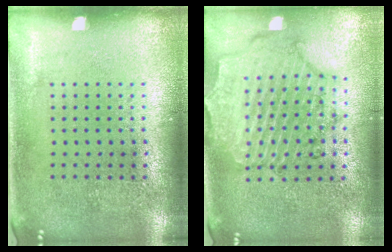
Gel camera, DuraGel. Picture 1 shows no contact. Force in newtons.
{"total": 1.6, "press": 1.6, "slide": 0.3}